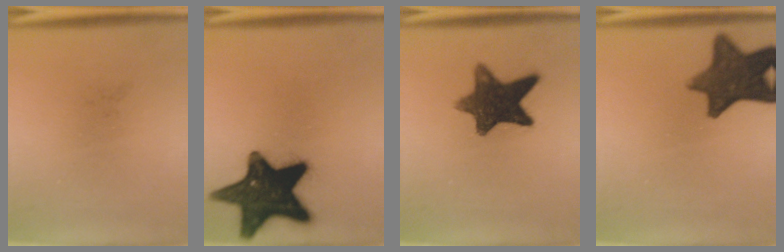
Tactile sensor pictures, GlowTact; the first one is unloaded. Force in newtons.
{"total": 19.6}
{"total": 11.4}
{"total": 12.0}